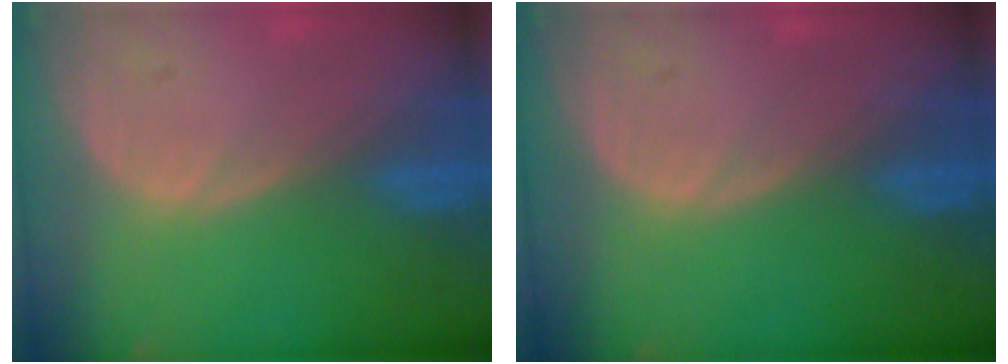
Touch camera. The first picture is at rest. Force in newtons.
{"total": 0.0}